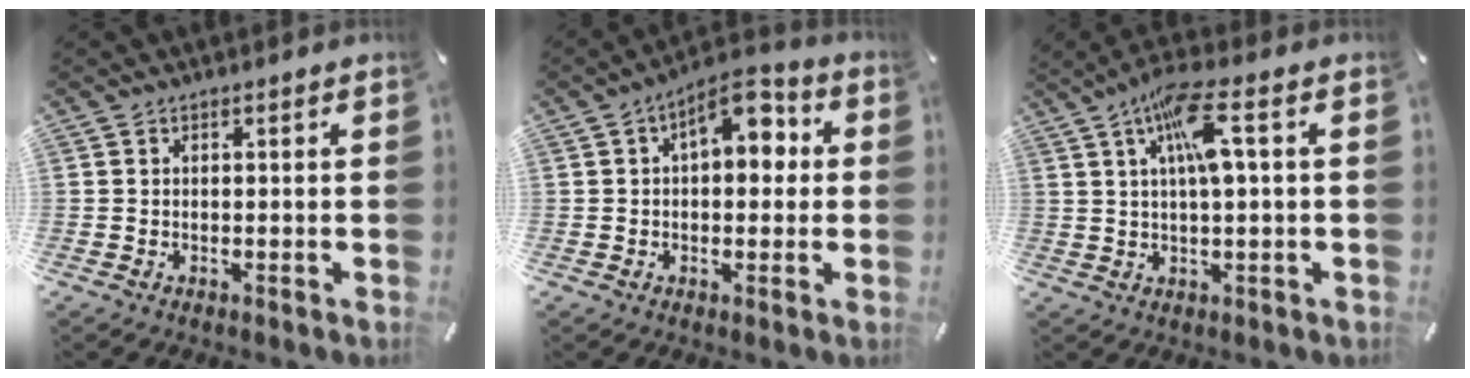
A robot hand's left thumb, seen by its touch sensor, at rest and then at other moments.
{"total": 9.5, "force": [3.0, 5.2, 7.3], "torque": [-0.088, -0.017, 0.044]}
{"total": 10.1, "force": [3.2, 2.3, 9.3], "torque": [-0.172, 0.003, 0.054]}